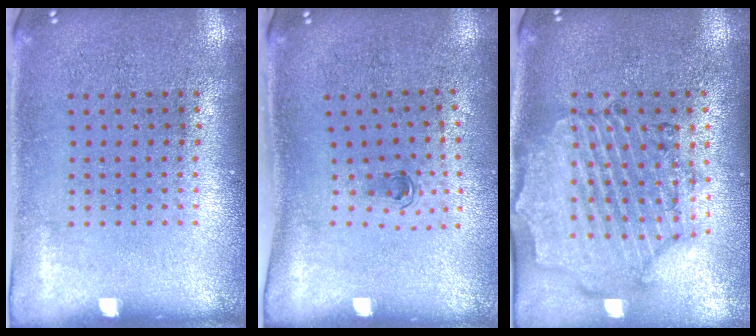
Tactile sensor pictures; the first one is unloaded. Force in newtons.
{"total": 0.6, "press": 0.3, "slide": 0.5}
{"total": 1.5, "press": 1.5, "slide": 0.3}